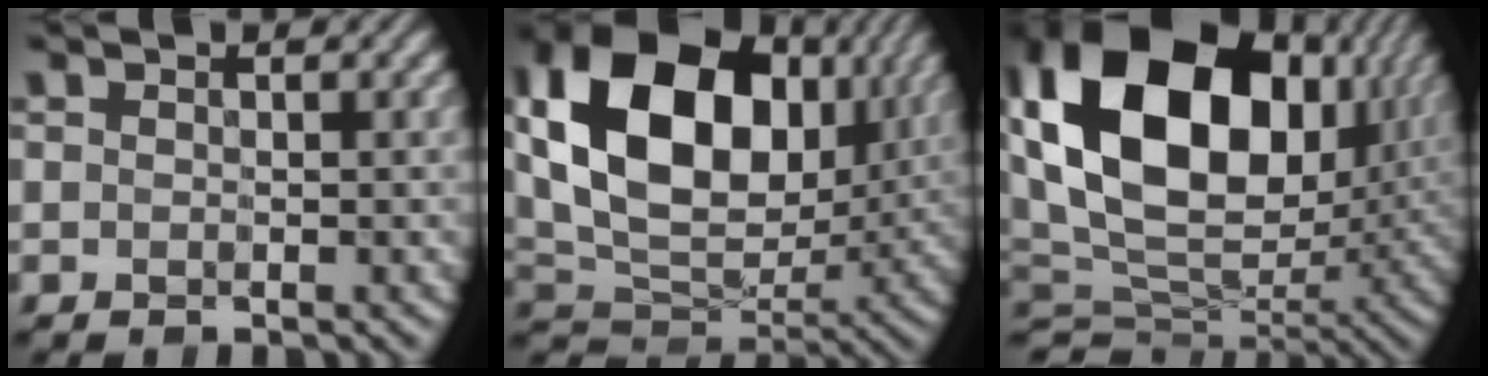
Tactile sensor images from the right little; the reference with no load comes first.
{"total": 16.0, "force": [3.7, 11.1, 11.0], "torque": [-0.214, 0.016, 0.073]}
{"total": 19.9, "force": [5.0, 13.4, 13.8], "torque": [-0.271, 0.011, 0.103]}